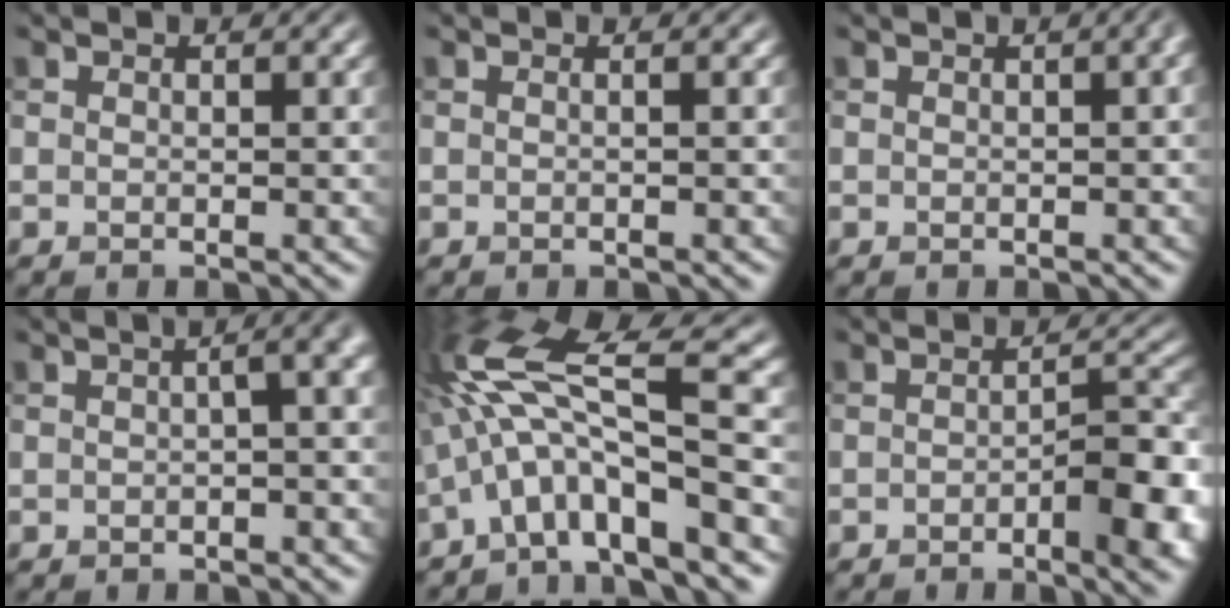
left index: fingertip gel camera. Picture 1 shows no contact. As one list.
[{"total": 0.6, "force": [0.0, 0.3, 0.6], "torque": [-0.008, -0.001, -0.007]}, {"total": 1.9, "force": [0.4, 0.7, 1.7], "torque": [-0.010, 0.009, 0.007]}, {"total": 6.3, "force": [0.7, 2.7, 5.7], "torque": [-0.031, 0.022, -0.008]}, {"total": 10.4, "force": [-1.9, 2.4, 9.9], "torque": [-0.177, 0.030, -0.038]}, {"total": 6.3, "force": [-2.2, 1.9, 5.6], "torque": [-0.078, -0.002, -0.031]}]